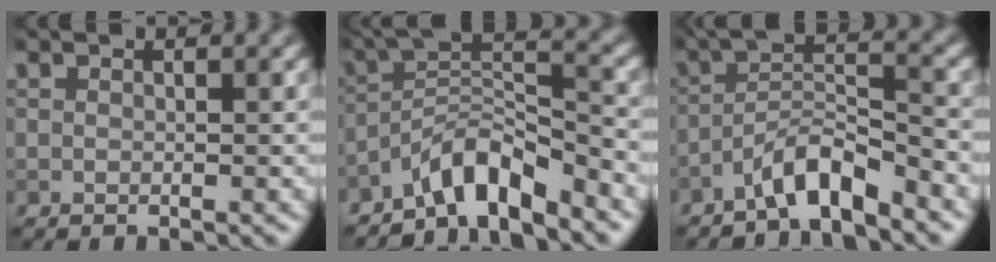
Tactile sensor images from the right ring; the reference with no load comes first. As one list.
[{"total": 6.0, "force": [-4.7, 1.3, 3.5], "torque": [-0.055, 0.010, -0.093]}, {"total": 5.0, "force": [-3.8, 0.8, 3.1], "torque": [-0.052, 0.012, -0.076]}]